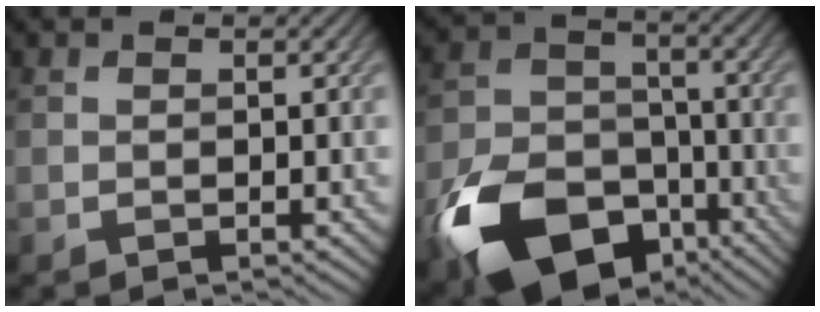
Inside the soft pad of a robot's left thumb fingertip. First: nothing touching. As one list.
[{"total": 15.2, "force": [-8.5, 9.5, 8.3], "torque": [-0.187, -0.038, -0.158]}]